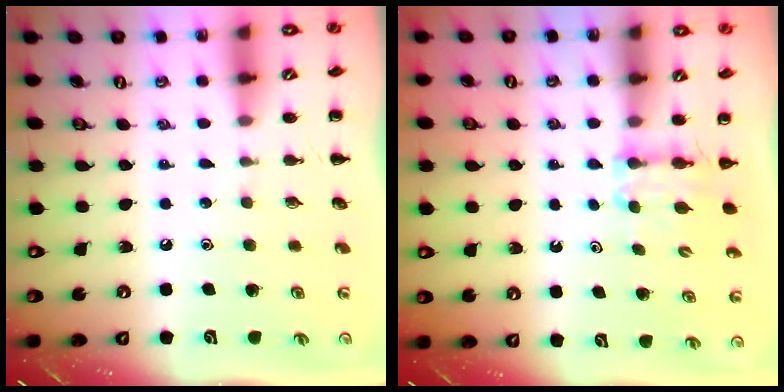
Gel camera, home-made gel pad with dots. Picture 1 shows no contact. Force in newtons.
{"total": 3.6, "press": 3.5, "slide": 1.1}